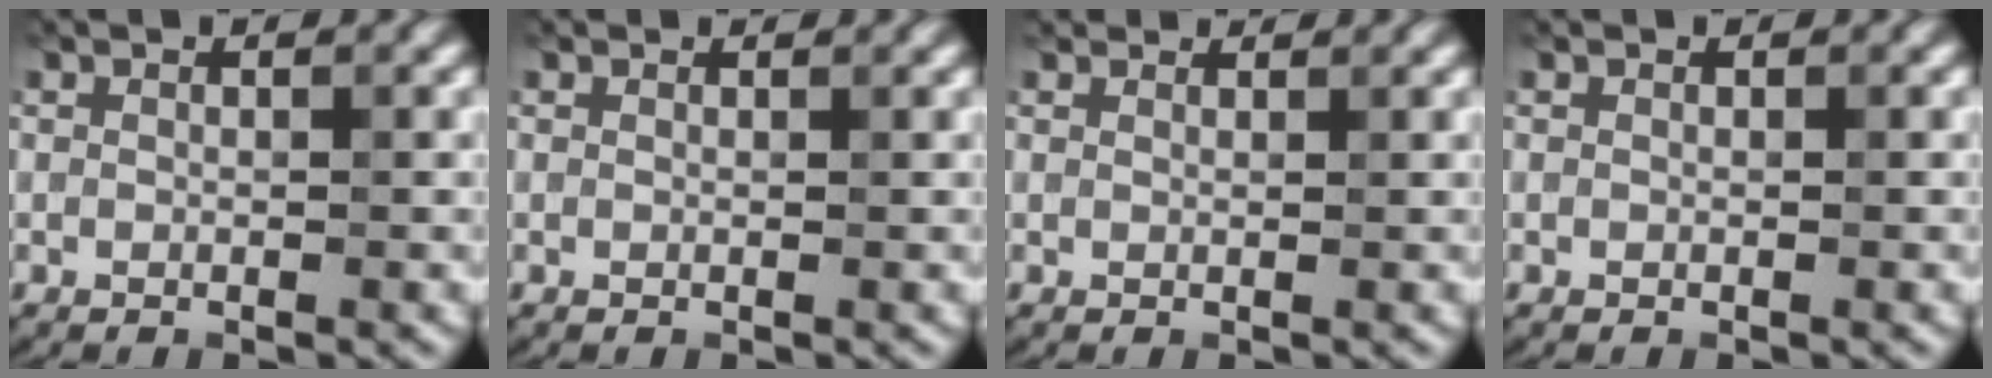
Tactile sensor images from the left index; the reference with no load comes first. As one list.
[{"total": 1.1, "force": [1.1, 0.1, 0.2], "torque": [-0.011, -0.004, 0.010]}, {"total": 3.1, "force": [2.9, 0.6, 0.9], "torque": [-0.022, -0.003, 0.040]}, {"total": 0.0}]